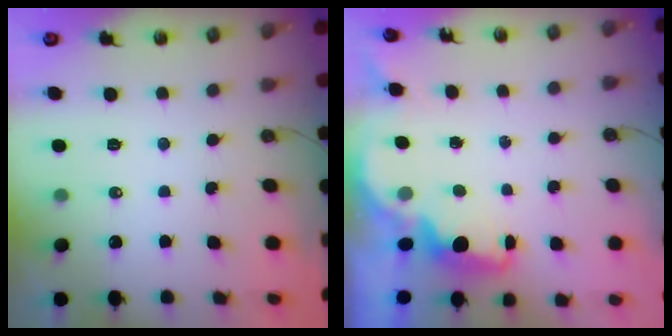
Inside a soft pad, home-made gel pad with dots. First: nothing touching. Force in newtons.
{"total": 2.0, "press": 1.8, "slide": 0.8}